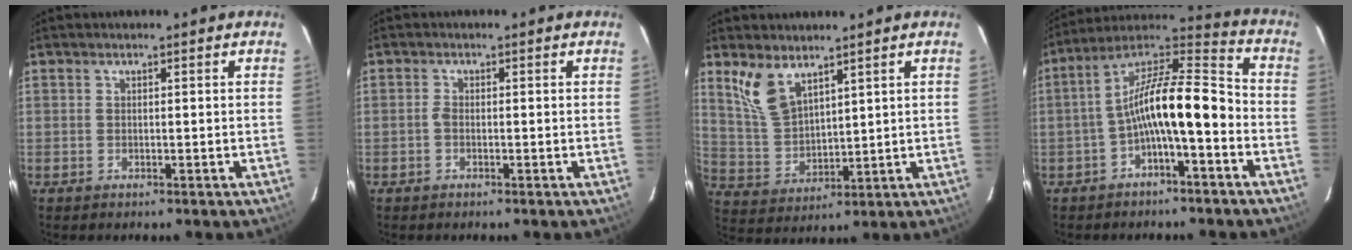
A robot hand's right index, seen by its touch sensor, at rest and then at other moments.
{"total": 1.0, "force": [-0.4, 0.5, 0.8], "torque": [-0.018, 0.003, -0.008]}
{"total": 8.4, "force": [5.6, 3.8, 4.9], "torque": [-0.099, 0.002, 0.127]}
{"total": 12.9, "force": [-4.4, 3.3, 11.6], "torque": [-0.215, 0.025, -0.081]}